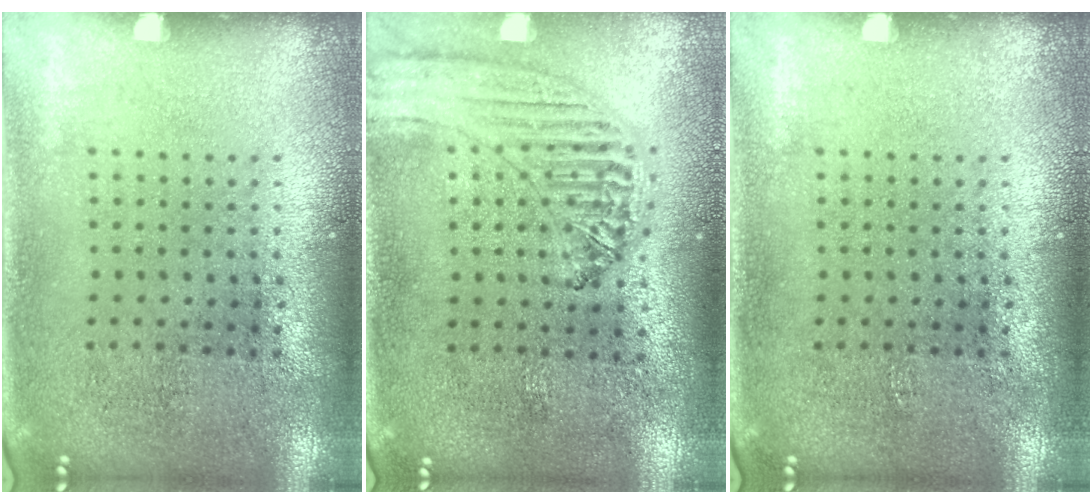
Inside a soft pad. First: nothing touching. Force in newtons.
{"total": 1.3, "press": 1.3, "slide": 0.2}
{"total": 0.0}